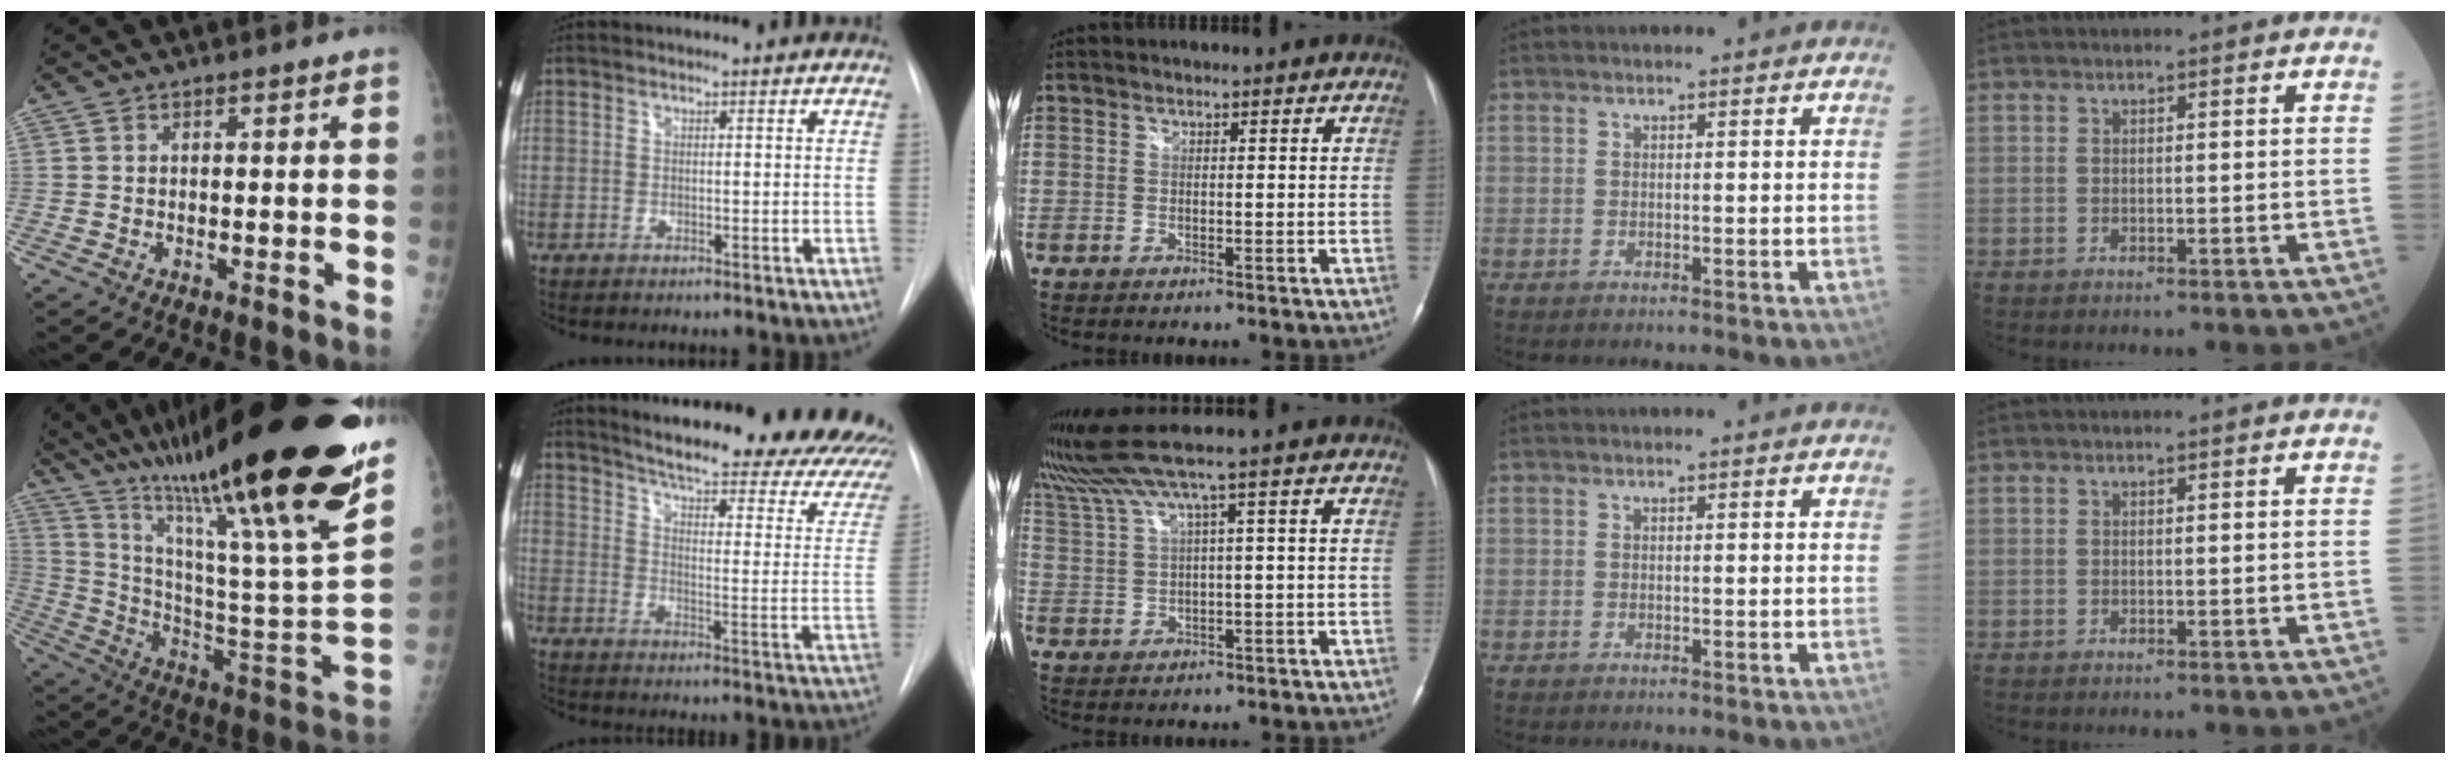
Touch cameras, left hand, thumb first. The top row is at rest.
{"thumb": {"total": 41.4, "force": [28.5, 4.6, 29.6], "torque": [-0.387, -0.104, 0.445]}, "index": {"total": 28.8, "force": [25.5, 3.0, 13.1], "torque": [-0.190, -0.118, 0.304]}, "middle": {"total": 6.5, "force": [4.3, -2.1, 4.4], "torque": [-0.091, 0.030, 0.090]}}